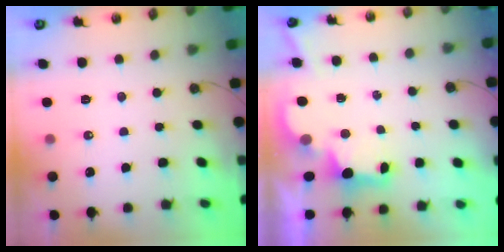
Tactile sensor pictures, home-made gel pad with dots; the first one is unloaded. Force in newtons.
{"total": 2.7, "press": 2.6, "slide": 0.7}